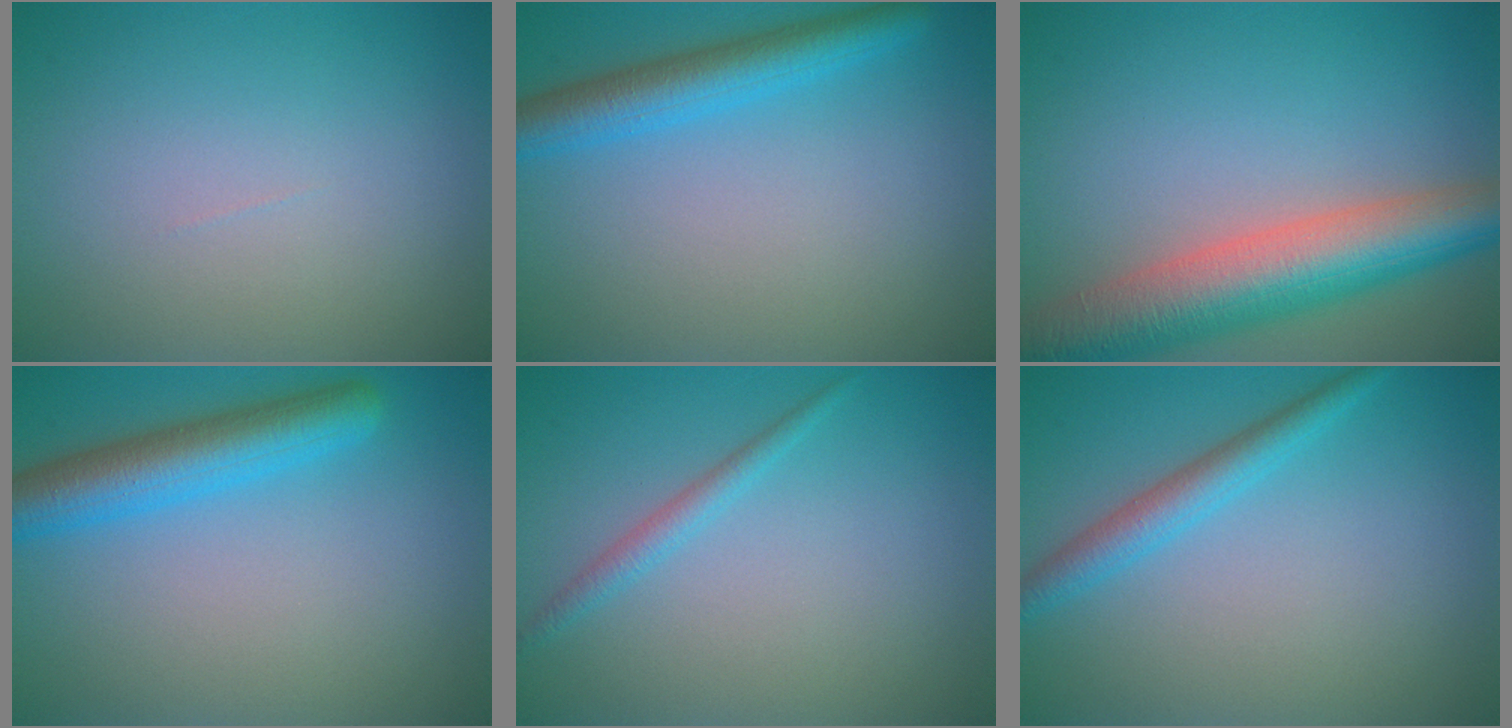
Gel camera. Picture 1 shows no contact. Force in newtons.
{"total": 4.3, "press": 4.3, "slide": 0.2}
{"total": 9.0, "press": 9.0, "slide": 0.5}
{"total": 5.4, "press": 5.4, "slide": 0.2}
{"total": 1.5, "press": 1.5, "slide": 0.1}
{"total": 2.9, "press": 2.9, "slide": 0.1}